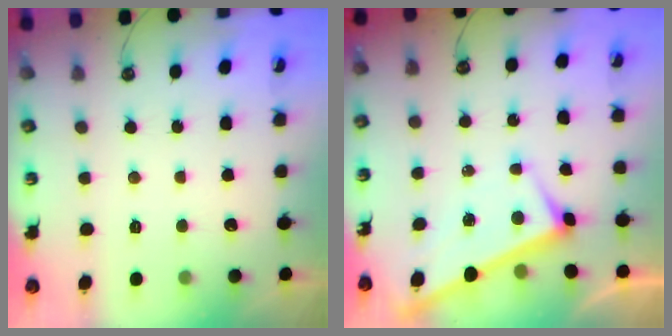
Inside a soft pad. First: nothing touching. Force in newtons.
{"total": 2.9, "press": 2.9, "slide": 0.4}